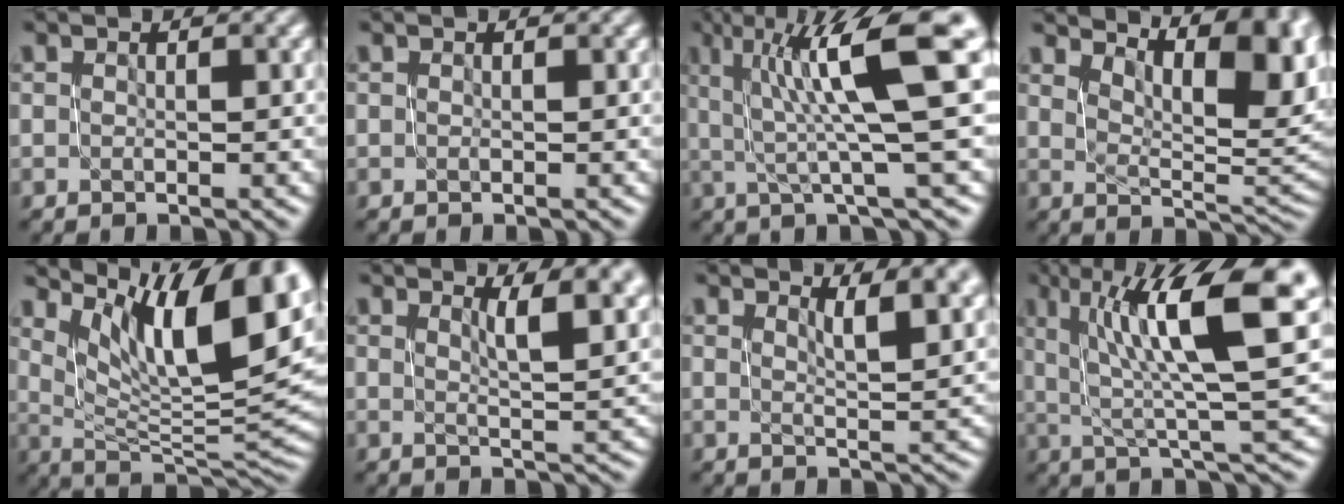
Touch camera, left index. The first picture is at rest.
{"total": 0.0}
{"total": 10.6, "force": [3.1, 2.0, 9.9], "torque": [-0.134, 0.016, 0.051]}
{"total": 11.1, "force": [5.9, 4.2, 8.5], "torque": [-0.106, 0.015, 0.098]}
{"total": 13.1, "force": [6.9, 4.1, 10.3], "torque": [-0.164, 0.014, 0.129]}
{"total": 5.3, "force": [2.1, 1.7, 4.6], "torque": [-0.053, -0.003, 0.034]}
{"total": 4.6, "force": [2.1, 1.6, 3.8], "torque": [-0.044, -0.004, 0.035]}
{"total": 13.1, "force": [4.7, 3.1, 11.8], "torque": [-0.171, 0.022, 0.077]}